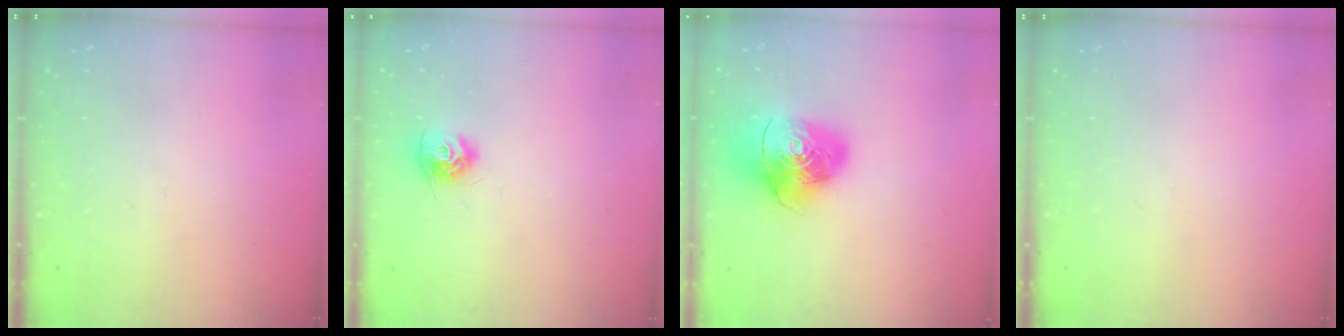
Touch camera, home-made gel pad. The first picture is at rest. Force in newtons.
{"total": 9.5, "press": 9.5, "slide": 0.3}
{"total": 15.7, "press": 15.5, "slide": 2.0}
{"total": 0.0}